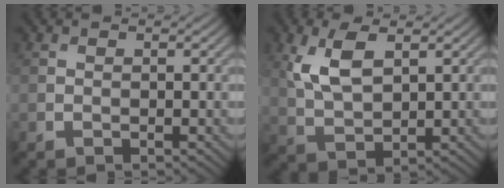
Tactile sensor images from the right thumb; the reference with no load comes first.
{"total": 6.7, "force": [2.5, 3.2, 5.3], "torque": [-0.122, 0.000, 0.049]}